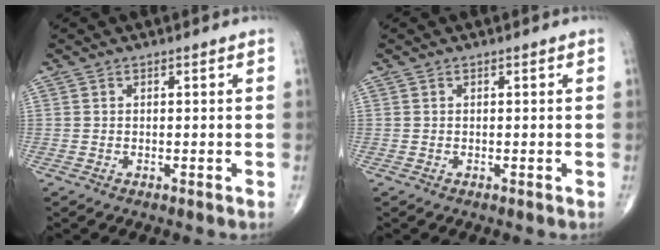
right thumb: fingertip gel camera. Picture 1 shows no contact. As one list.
[{"total": 0.0}]